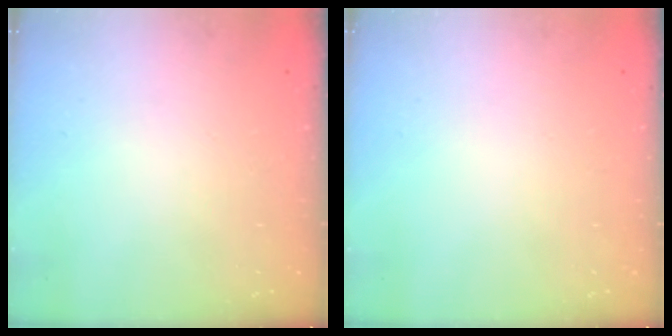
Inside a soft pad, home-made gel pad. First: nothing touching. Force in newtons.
{"total": 0.0}